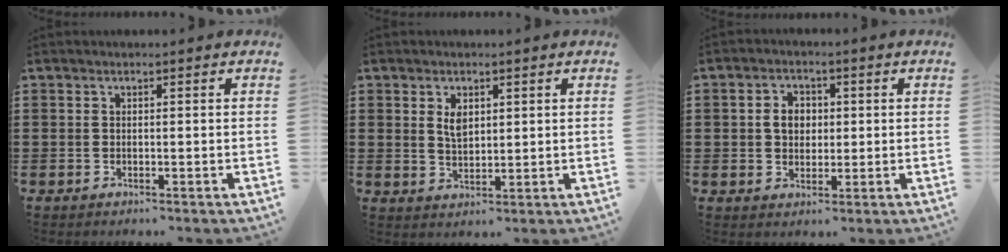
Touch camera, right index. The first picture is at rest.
{"total": 3.0, "force": [1.3, 1.7, 2.2], "torque": [-0.040, 0.002, 0.021]}
{"total": 3.6, "force": [0.2, 2.9, 2.2], "torque": [-0.052, 0.011, 0.000]}